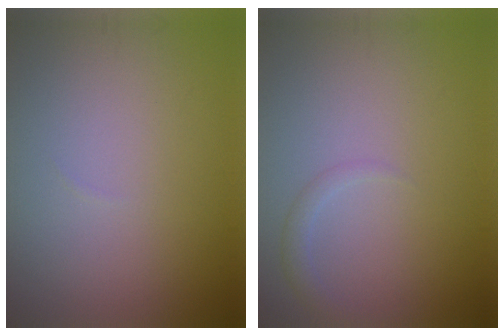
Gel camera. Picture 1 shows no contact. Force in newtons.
{"total": 1.2, "press": 1.2, "slide": 0.1}